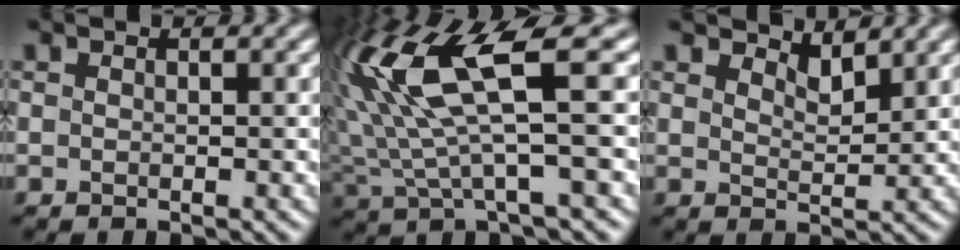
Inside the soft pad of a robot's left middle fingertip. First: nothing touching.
{"total": 10.0, "force": [3.5, 2.9, 8.9], "torque": [-0.192, 0.011, 0.069]}
{"total": 1.9, "force": [1.9, 0.1, 0.3], "torque": [-0.008, 0.003, 0.031]}